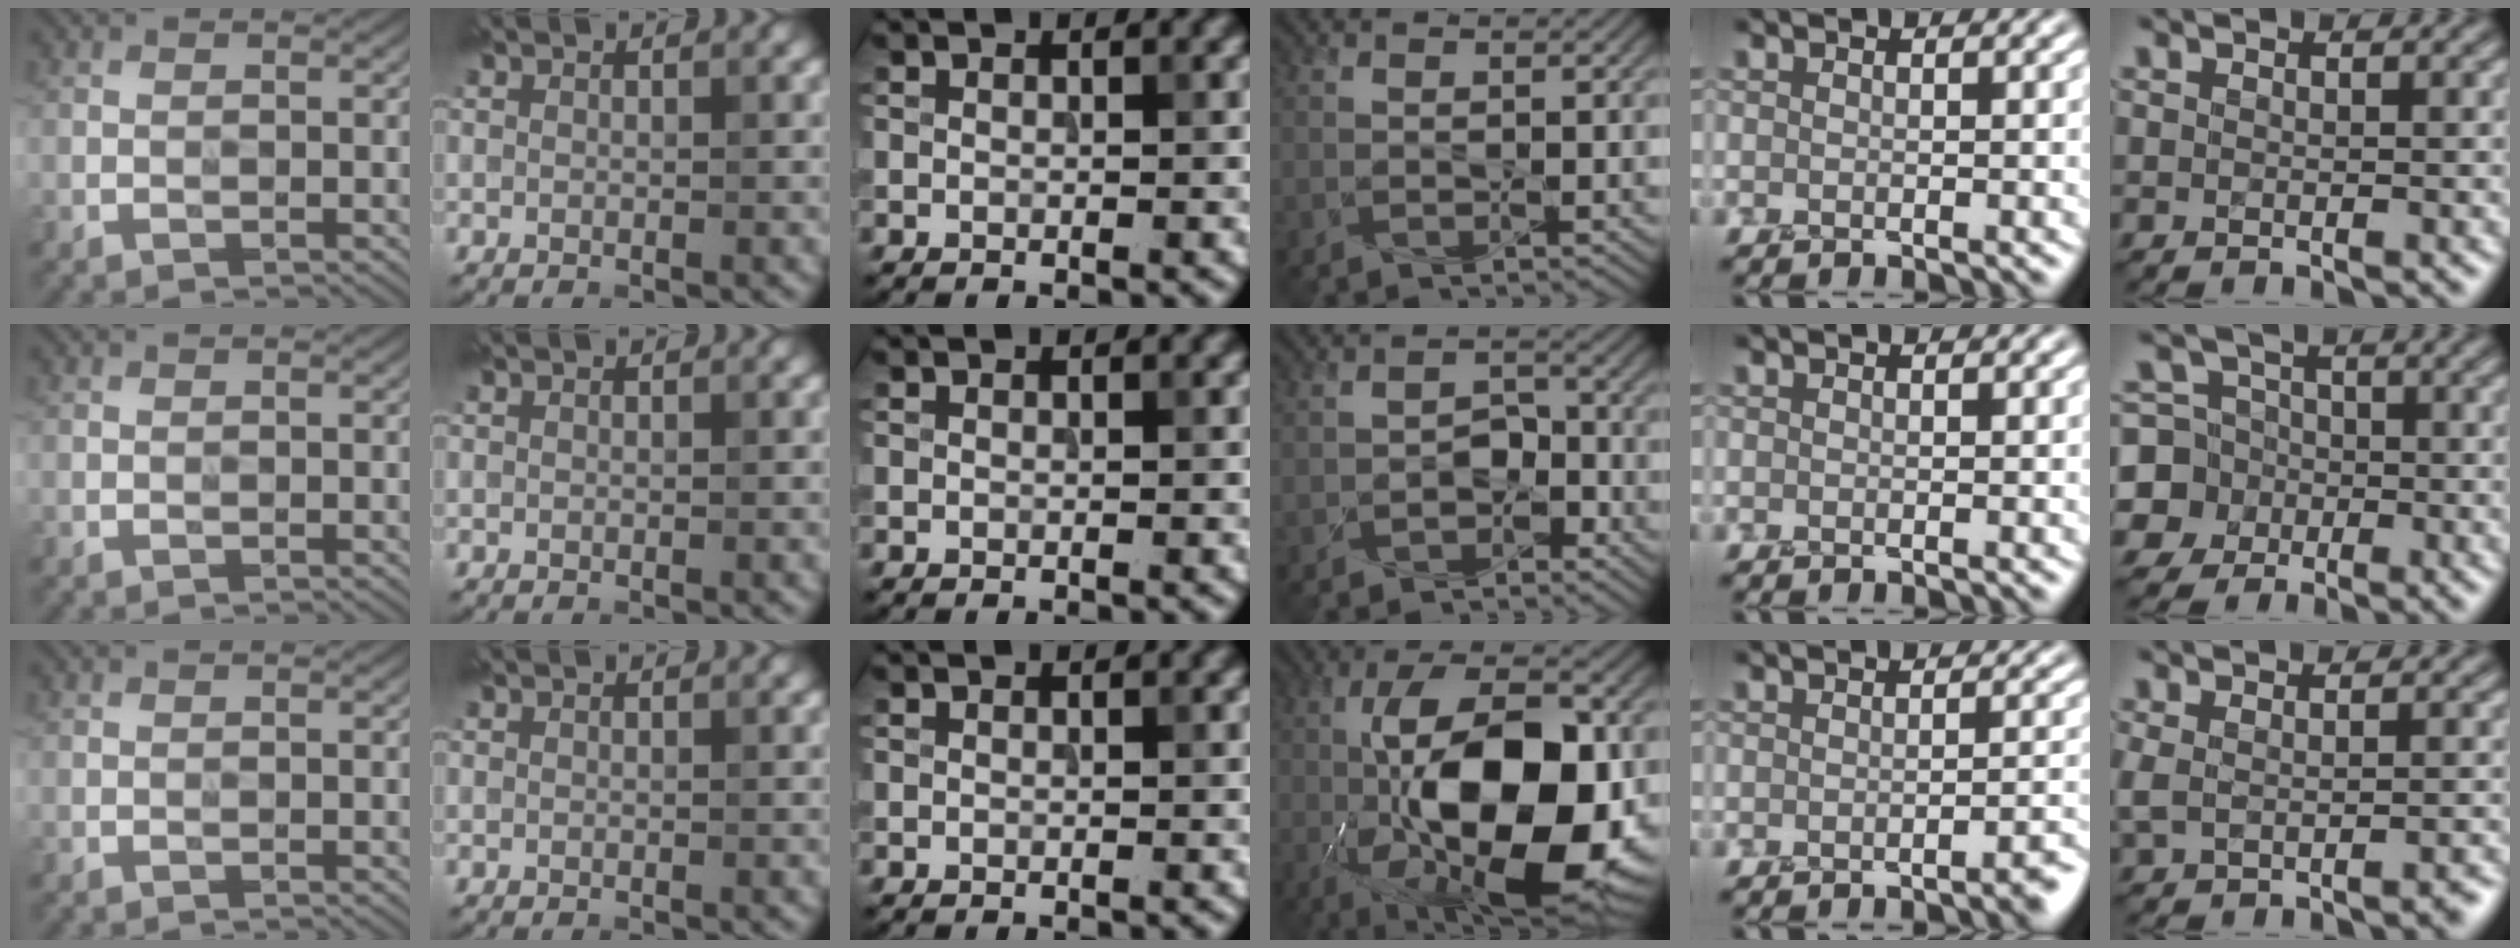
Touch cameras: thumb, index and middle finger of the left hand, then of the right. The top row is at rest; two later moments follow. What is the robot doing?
{"motion": "press", "object": "grip strengthener"}